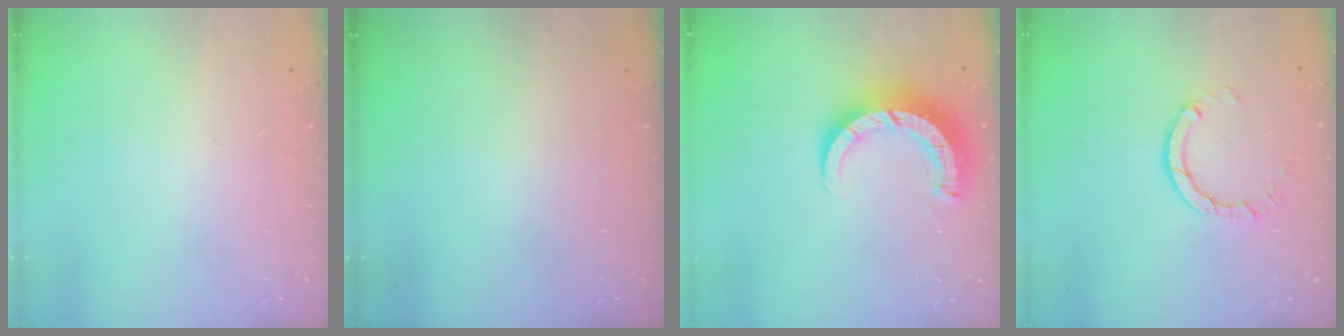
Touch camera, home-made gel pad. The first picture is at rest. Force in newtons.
{"total": 0.0}
{"total": 9.1, "press": 9.1, "slide": 1.1}
{"total": 4.5, "press": 4.5, "slide": 0.3}